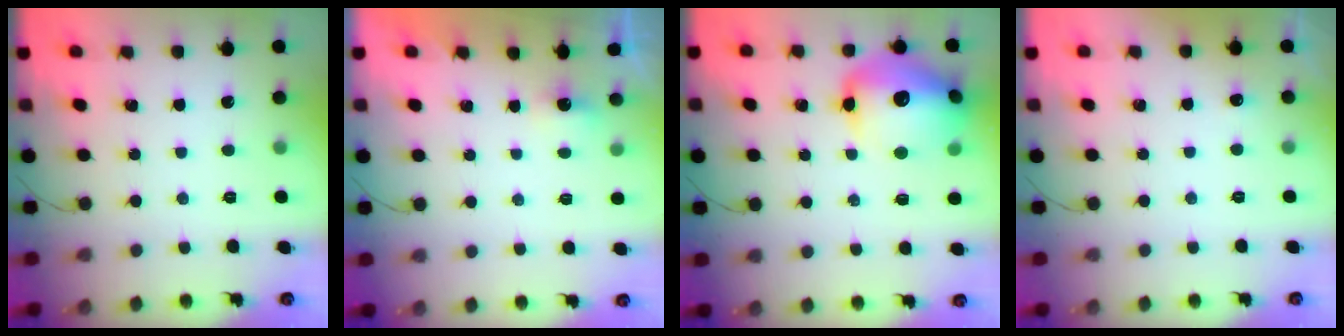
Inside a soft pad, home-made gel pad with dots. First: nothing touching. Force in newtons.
{"total": 10.0, "press": 2.1, "slide": 9.8}
{"total": 18.8, "press": 18.6, "slide": 2.6}
{"total": 2.8, "press": 2.6, "slide": 1.2}